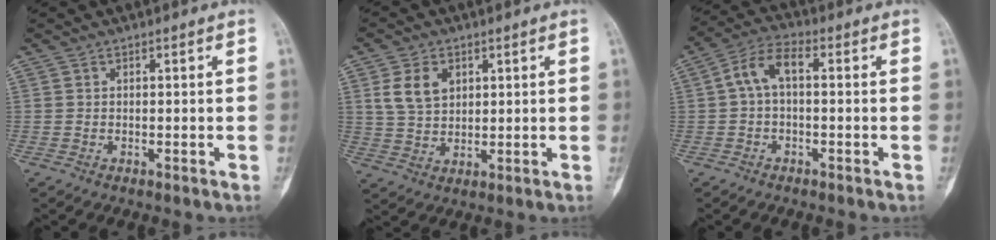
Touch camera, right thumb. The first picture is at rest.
{"total": 6.7, "force": [2.4, 4.7, 4.2], "torque": [-0.064, -0.009, 0.050]}
{"total": 6.2, "force": [0.2, 3.0, 5.5], "torque": [-0.108, 0.025, -0.009]}